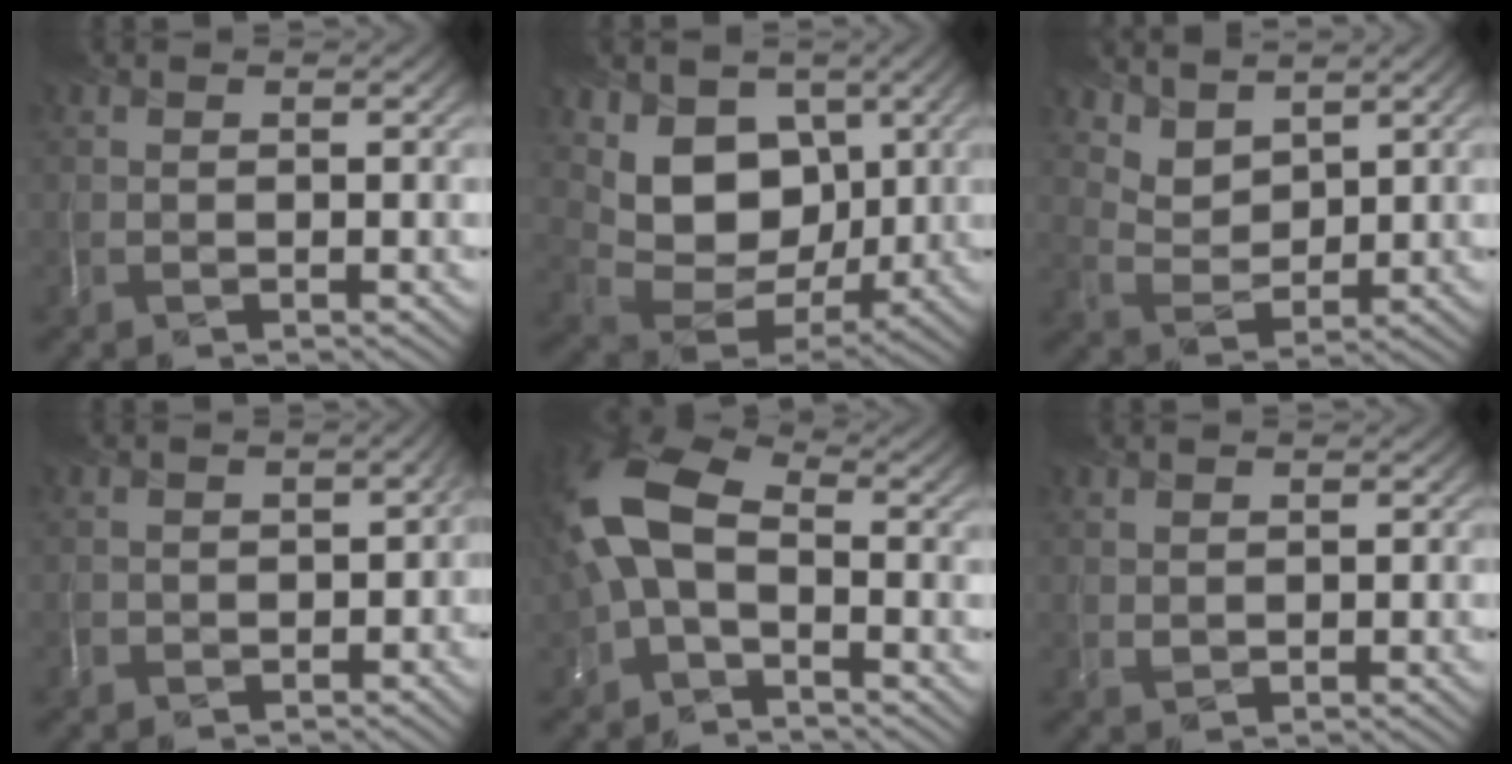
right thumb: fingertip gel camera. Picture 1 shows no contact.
{"total": 9.6, "force": [3.7, 7.4, 4.9], "torque": [-0.111, -0.025, 0.062]}
{"total": 5.7, "force": [4.7, 2.8, 1.6], "torque": [-0.043, -0.029, 0.113]}
{"total": 2.3, "force": [-1.5, 1.6, 0.3], "torque": [0.003, -0.012, -0.022]}
{"total": 9.4, "force": [-0.7, 5.6, 7.5], "torque": [-0.187, 0.011, -0.031]}
{"total": 1.0, "force": [0.3, 1.0, 0.1], "torque": [-0.002, -0.004, 0.012]}